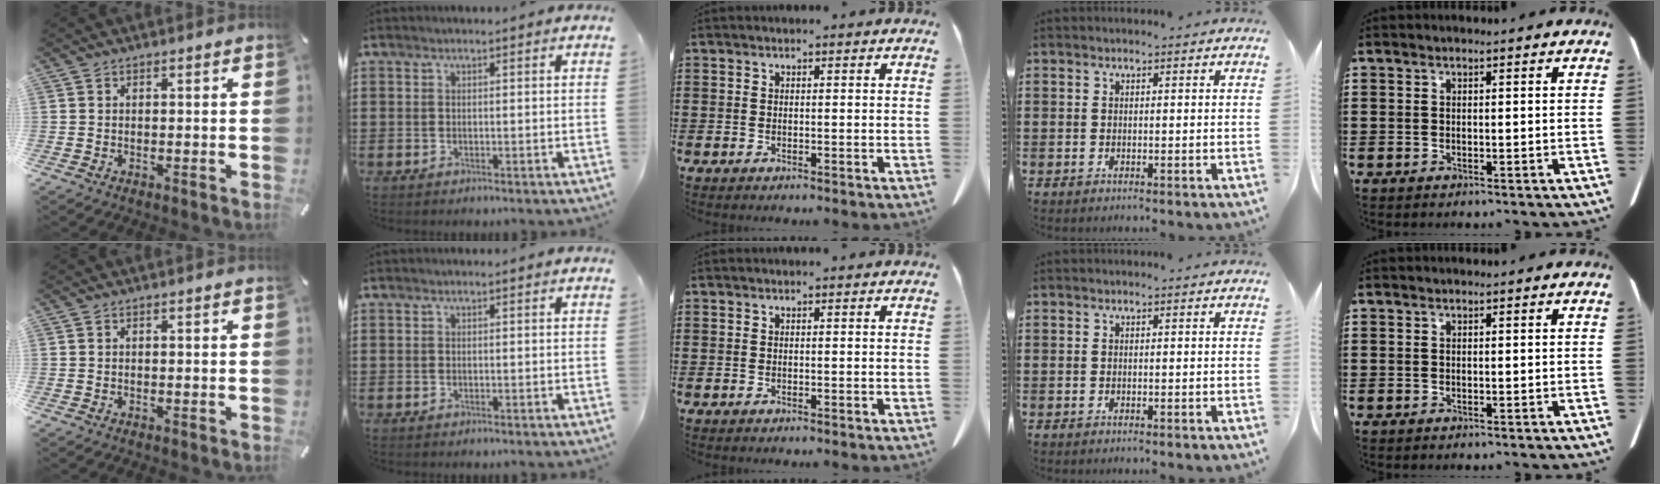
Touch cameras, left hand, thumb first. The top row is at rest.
{}